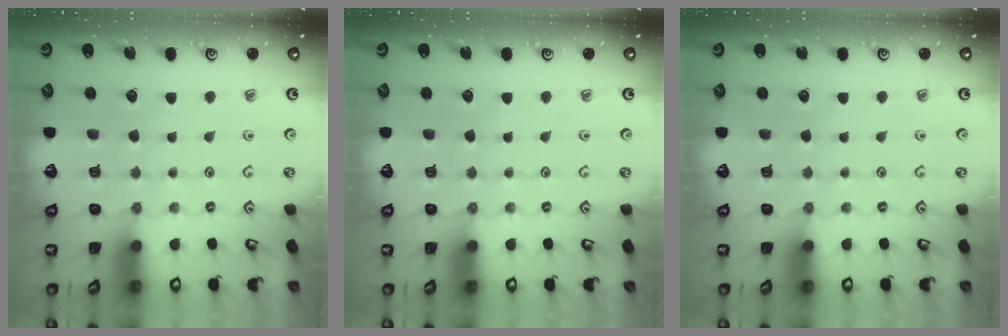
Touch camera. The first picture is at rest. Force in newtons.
{"total": 0.0}
{"total": 0.0}